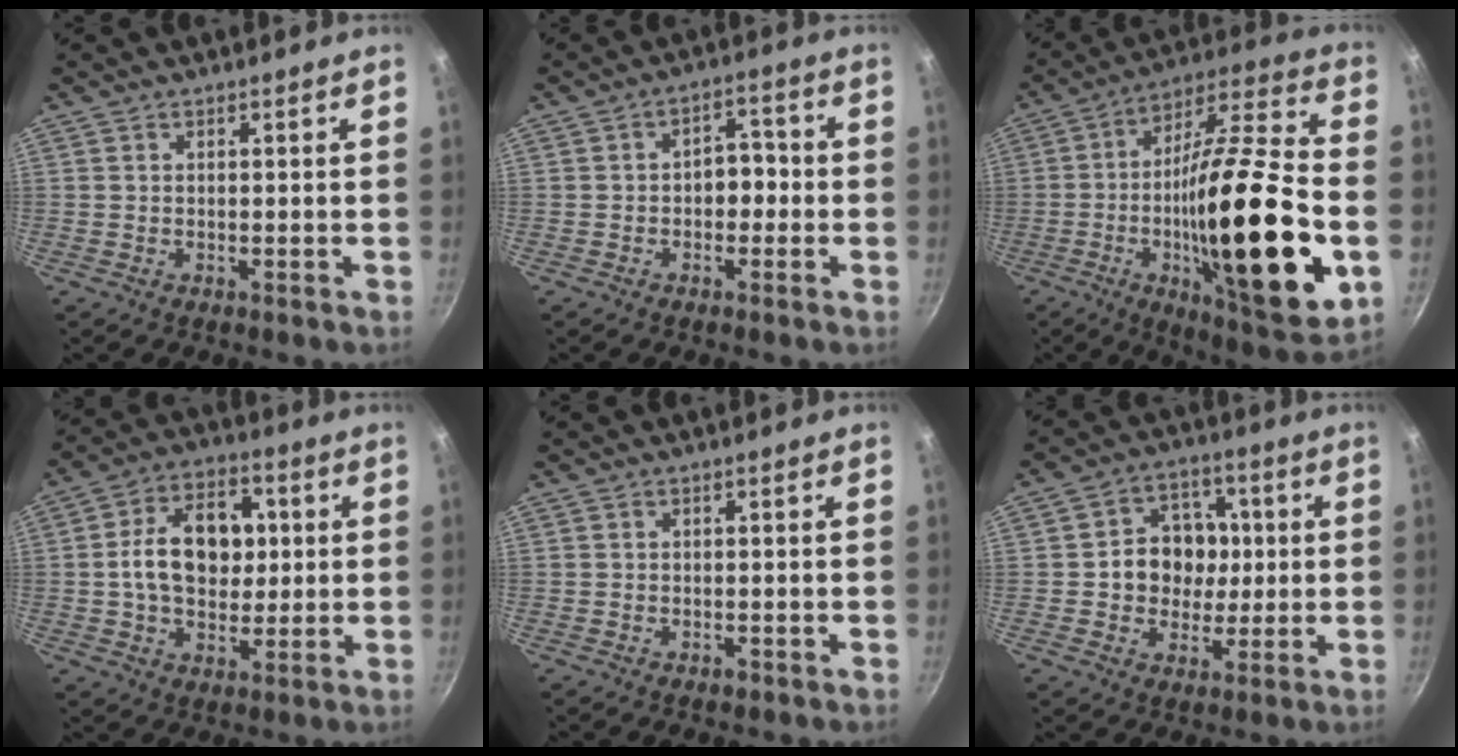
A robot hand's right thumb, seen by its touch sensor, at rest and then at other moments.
{"total": 4.9, "force": [-1.0, 3.4, 3.3], "torque": [-0.004, 0.023, -0.019]}
{"total": 31.8, "force": [-6.8, 8.3, 30.0], "torque": [-0.478, 0.020, -0.108]}
{"total": 14.7, "force": [1.3, 10.3, 10.5], "torque": [-0.134, 0.017, 0.010]}
{"total": 1.0, "force": [-0.6, 0.6, 0.6], "torque": [-0.009, 0.003, -0.007]}
{"total": 11.2, "force": [0.5, 9.5, 5.8], "torque": [-0.049, 0.008, 0.001]}